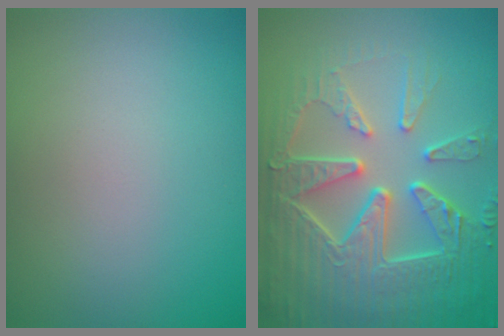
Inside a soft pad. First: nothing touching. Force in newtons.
{"total": 9.2, "press": 6.6, "slide": 6.4}